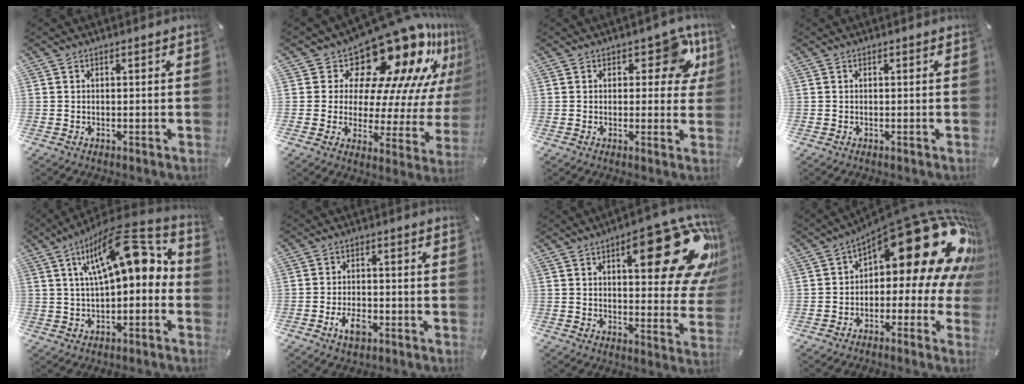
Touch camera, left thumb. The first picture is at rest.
{"total": 20.7, "force": [16.2, 8.1, 10.0], "torque": [-0.117, -0.157, 0.262]}
{"total": 10.0, "force": [4.8, 5.3, 7.0], "torque": [-0.064, -0.022, 0.076]}
{"total": 0.0}
{"total": 18.6, "force": [6.8, 7.6, 15.5], "torque": [-0.241, -0.034, 0.108]}
{"total": 5.4, "force": [-2.6, 2.9, 3.7], "torque": [-0.077, 0.009, -0.049]}
{"total": 25.9, "force": [11.3, 10.4, 20.8], "torque": [-0.245, -0.073, 0.178]}
{"total": 25.9, "force": [10.9, 11.0, 20.7], "torque": [-0.262, -0.088, 0.186]}